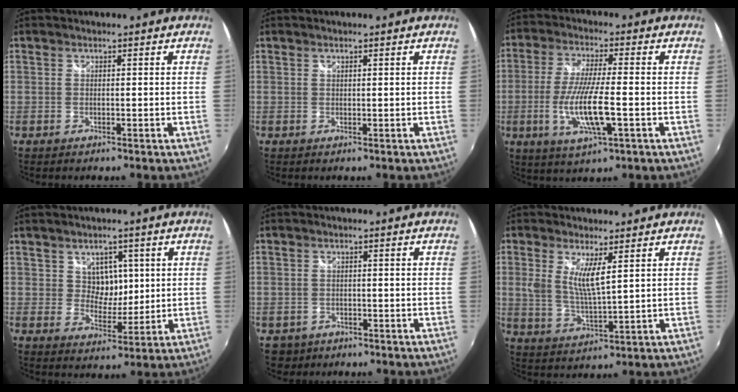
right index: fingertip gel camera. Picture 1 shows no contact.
{"total": 0.0}
{"total": 11.5, "force": [-3.0, 2.0, 10.9], "torque": [-0.218, -0.016, -0.057]}
{"total": 5.3, "force": [1.7, 4.4, 2.5], "torque": [-0.033, 0.004, 0.032]}
{"total": 3.3, "force": [-1.3, 3.0, 0.5], "torque": [-0.020, 0.000, -0.016]}
{"total": 6.3, "force": [2.4, 1.3, 5.7], "torque": [-0.113, -0.014, 0.046]}